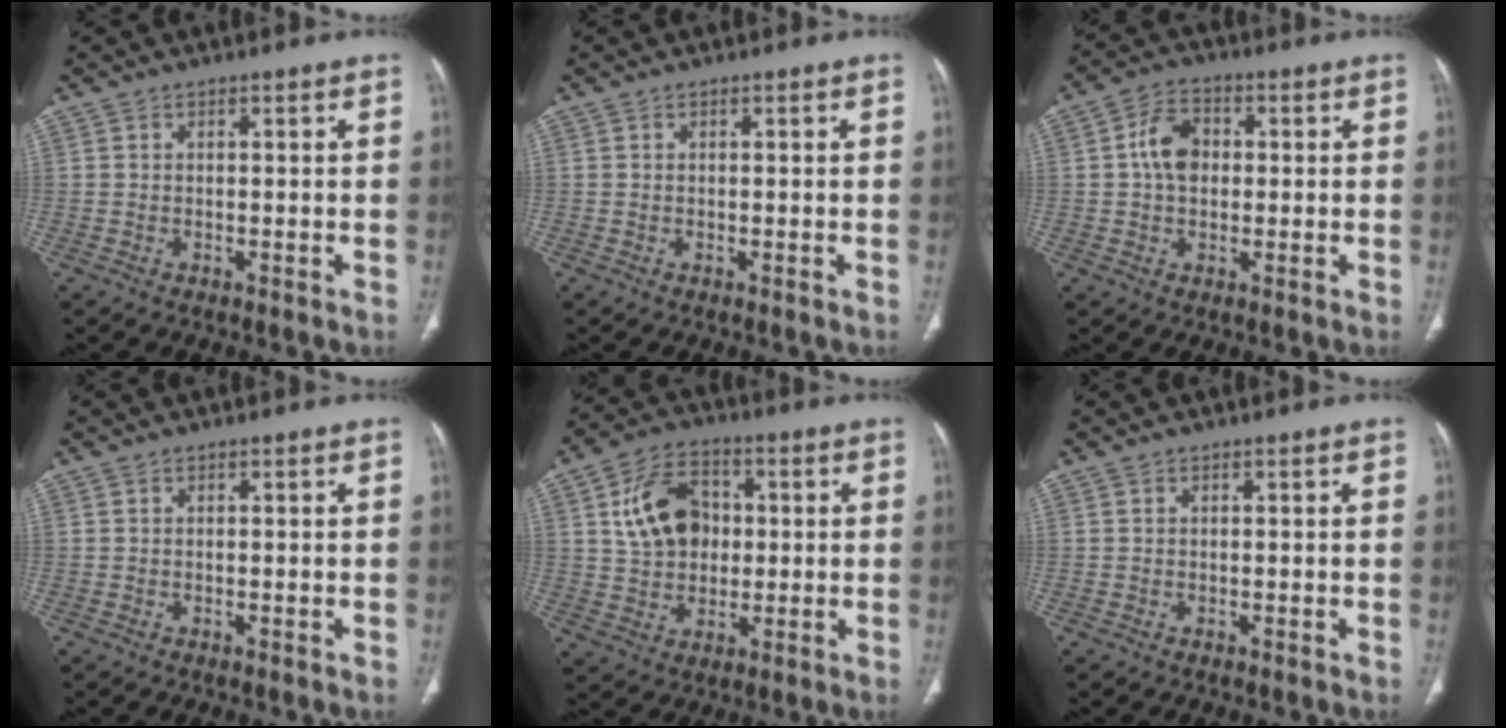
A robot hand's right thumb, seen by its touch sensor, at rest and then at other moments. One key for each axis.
{"total": 0.0}
{"total": 7.1, "fx": 0.6, "fy": 5.2, "fz": 4.8, "tx": -0.072, "ty": 0.013, "tz": 0.005}
{"total": 0.0}
{"total": 12.6, "fx": 2.1, "fy": 9.5, "fz": 8.1, "tx": -0.114, "ty": 0.008, "tz": 0.035}
{"total": 0.0}